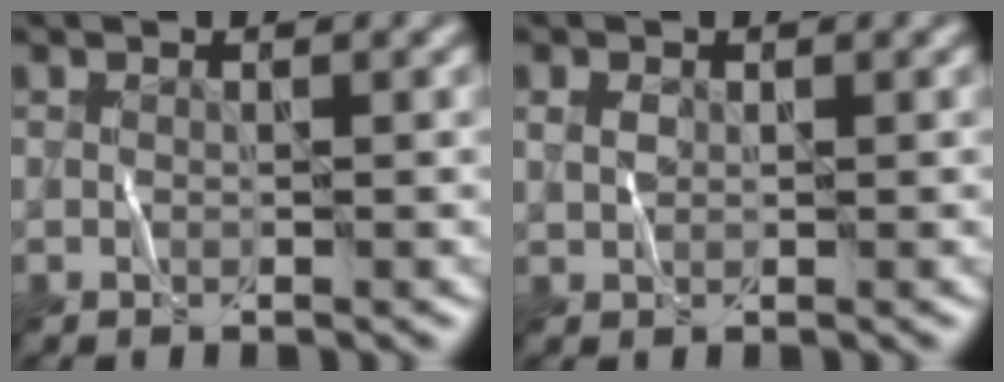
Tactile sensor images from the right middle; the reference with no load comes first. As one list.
[{"total": 0.7, "force": [0.4, 0.6, 0.2], "torque": [-0.012, 0.001, 0.013]}]